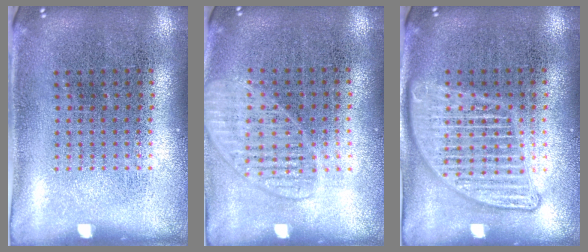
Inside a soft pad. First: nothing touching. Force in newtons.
{"total": 1.5, "press": 1.4, "slide": 0.5}
{"total": 3.0, "press": 3.0, "slide": 0.3}